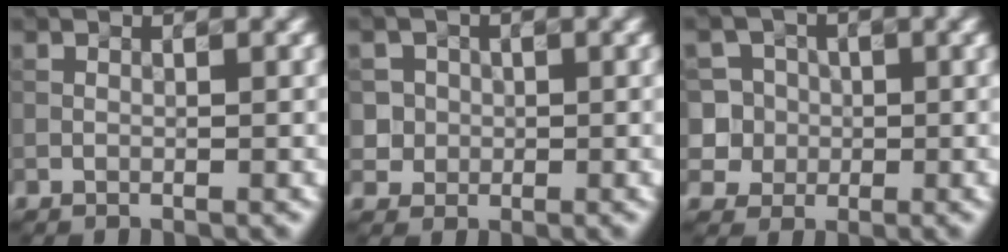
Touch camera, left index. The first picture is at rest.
{"total": 3.3, "force": [0.4, 3.2, 0.7], "torque": [-0.005, 0.018, 0.011]}
{"total": 6.1, "force": [0.5, 5.9, 1.7], "torque": [-0.031, 0.033, 0.000]}